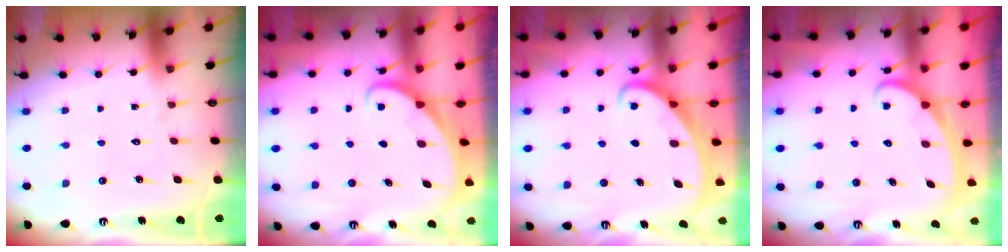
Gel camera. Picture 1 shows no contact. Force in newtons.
{"total": 1.6, "press": 1.6, "slide": 0.0}
{"total": 2.1, "press": 2.1, "slide": 0.3}
{"total": 2.4, "press": 2.4, "slide": 0.4}